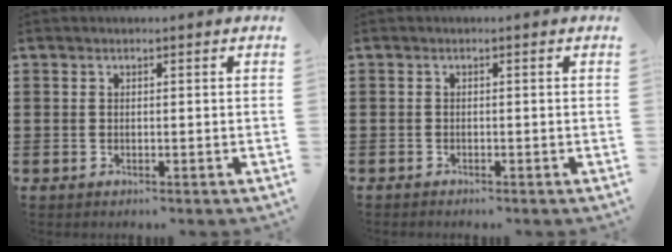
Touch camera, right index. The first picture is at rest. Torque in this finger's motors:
{"motor_torque": [-0.01, -0.02, -0.02, 0.01]}